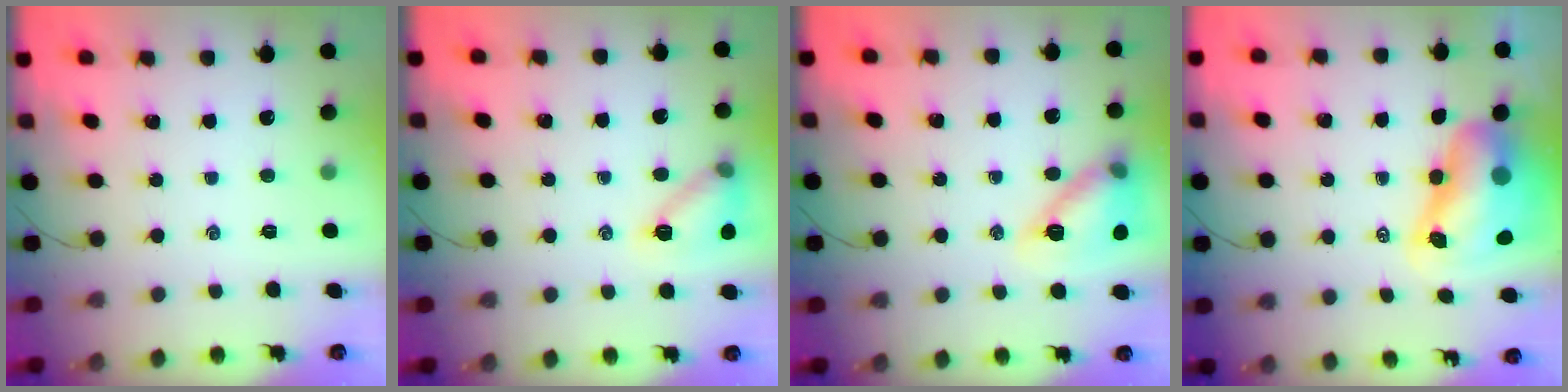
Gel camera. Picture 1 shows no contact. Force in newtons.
{"total": 11.6, "press": 11.6, "slide": 0.3}
{"total": 13.4, "press": 13.3, "slide": 1.8}
{"total": 12.1, "press": 11.7, "slide": 3.4}